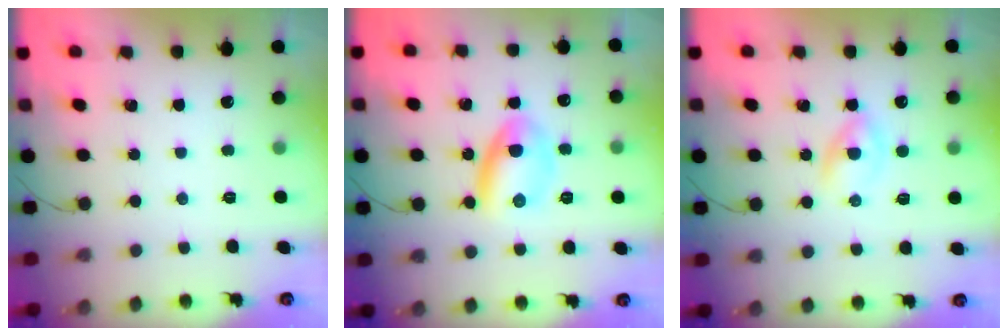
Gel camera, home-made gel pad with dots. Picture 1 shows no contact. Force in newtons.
{"total": 7.1, "press": 7.0, "slide": 1.3}
{"total": 2.5, "press": 2.2, "slide": 1.2}